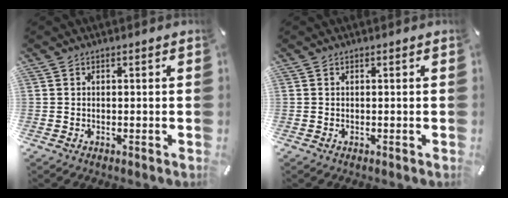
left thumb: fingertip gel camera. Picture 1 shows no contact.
{"total": 0.0}